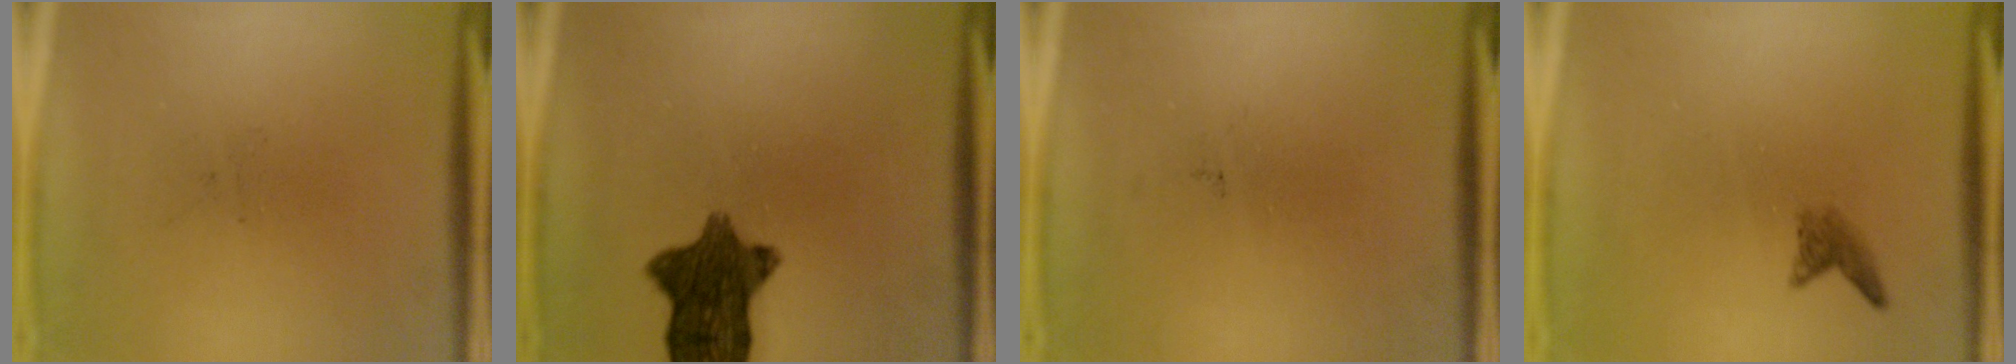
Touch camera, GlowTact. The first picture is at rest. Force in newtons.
{"total": 10.2}
{"total": 0.0}
{"total": 1.5}